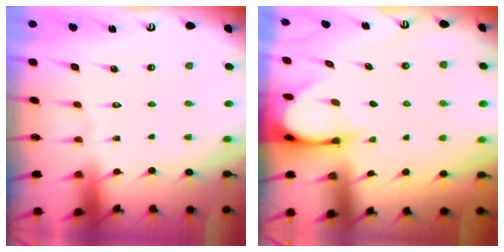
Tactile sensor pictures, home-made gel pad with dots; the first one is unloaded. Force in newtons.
{"total": 3.6, "press": 3.5, "slide": 0.3}